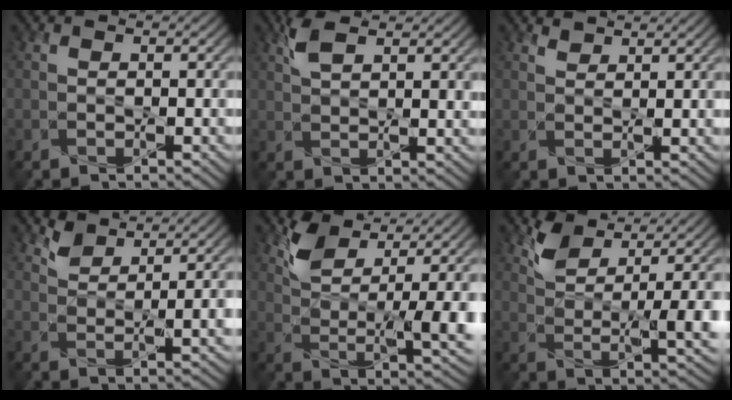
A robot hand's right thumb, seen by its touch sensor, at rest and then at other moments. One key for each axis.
{"total": 4.9, "fx": 2.8, "fy": 1.6, "fz": 3.7, "tx": -0.082, "ty": 0.005, "tz": 0.056}
{"total": 1.9, "fx": 1.7, "fy": 0.3, "fz": 0.7, "tx": -0.017, "ty": 0.002, "tz": 0.036}
{"total": 3.9, "fx": 2.9, "fy": 1.1, "fz": 2.4, "tx": -0.054, "ty": -0.006, "tz": 0.064}
{"total": 9.0, "fx": 4.5, "fy": 3.6, "fz": 6.9, "tx": -0.131, "ty": -0.009, "tz": 0.091}
{"total": 7.2, "fx": 4.2, "fy": 2.6, "fz": 5.3, "tx": -0.104, "ty": -0.011, "tz": 0.085}